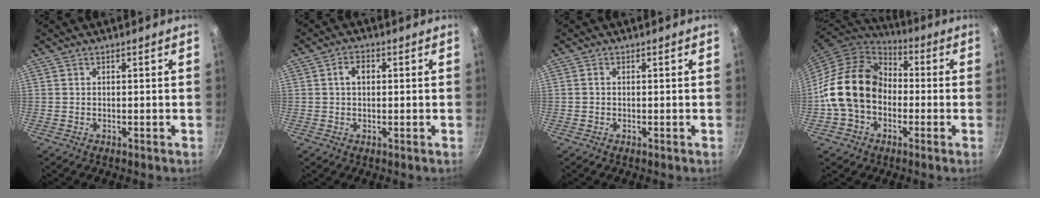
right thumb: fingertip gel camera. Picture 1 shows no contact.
{"total": 3.4, "force": [0.5, 2.4, 2.4], "torque": [-0.029, 0.009, 0.005]}
{"total": 0.5, "force": [0.0, 0.4, 0.3], "torque": [-0.005, 0.004, -0.002]}
{"total": 17.5, "force": [-1.7, 13.5, 10.9], "torque": [-0.166, 0.044, -0.041]}